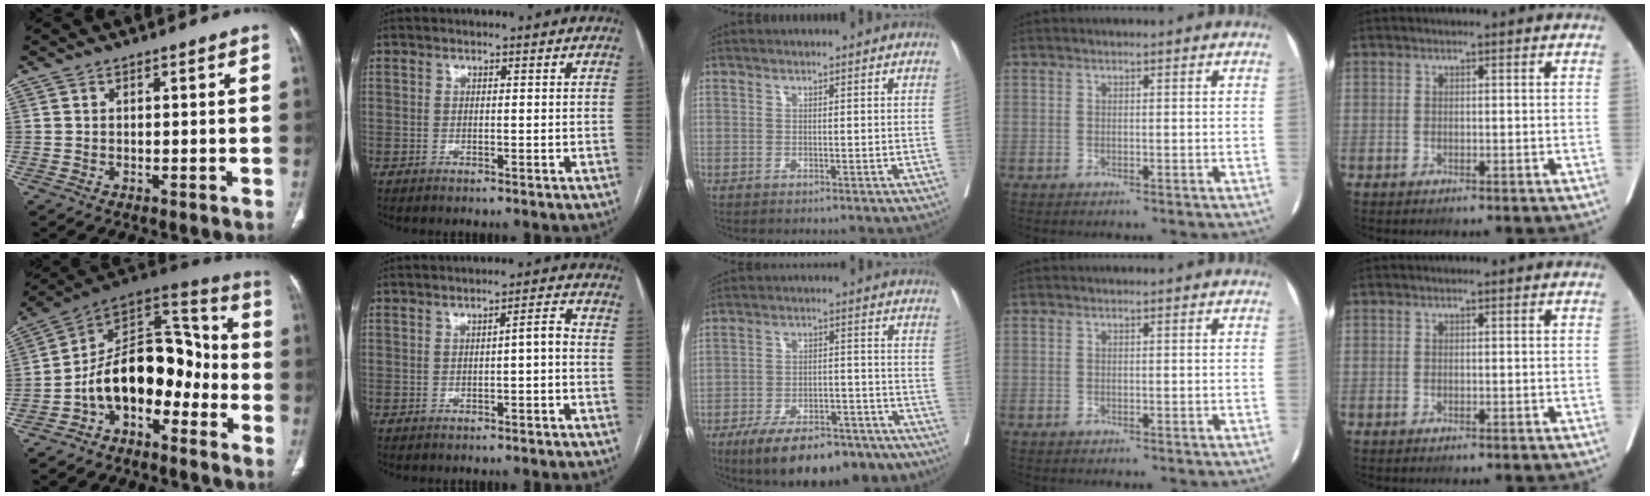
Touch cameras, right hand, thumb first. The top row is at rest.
{"thumb": {"total": 16.4, "force": [-5.8, 10.2, 11.4], "torque": [-0.150, 0.101, -0.106]}, "index": {"total": 2.4, "force": [-0.5, 0.2, 2.3], "torque": [-0.031, 0.008, -0.007]}, "middle": {"total": 16.3, "force": [-12.2, 5.9, 9.0], "torque": [-0.115, 0.011, -0.185]}}